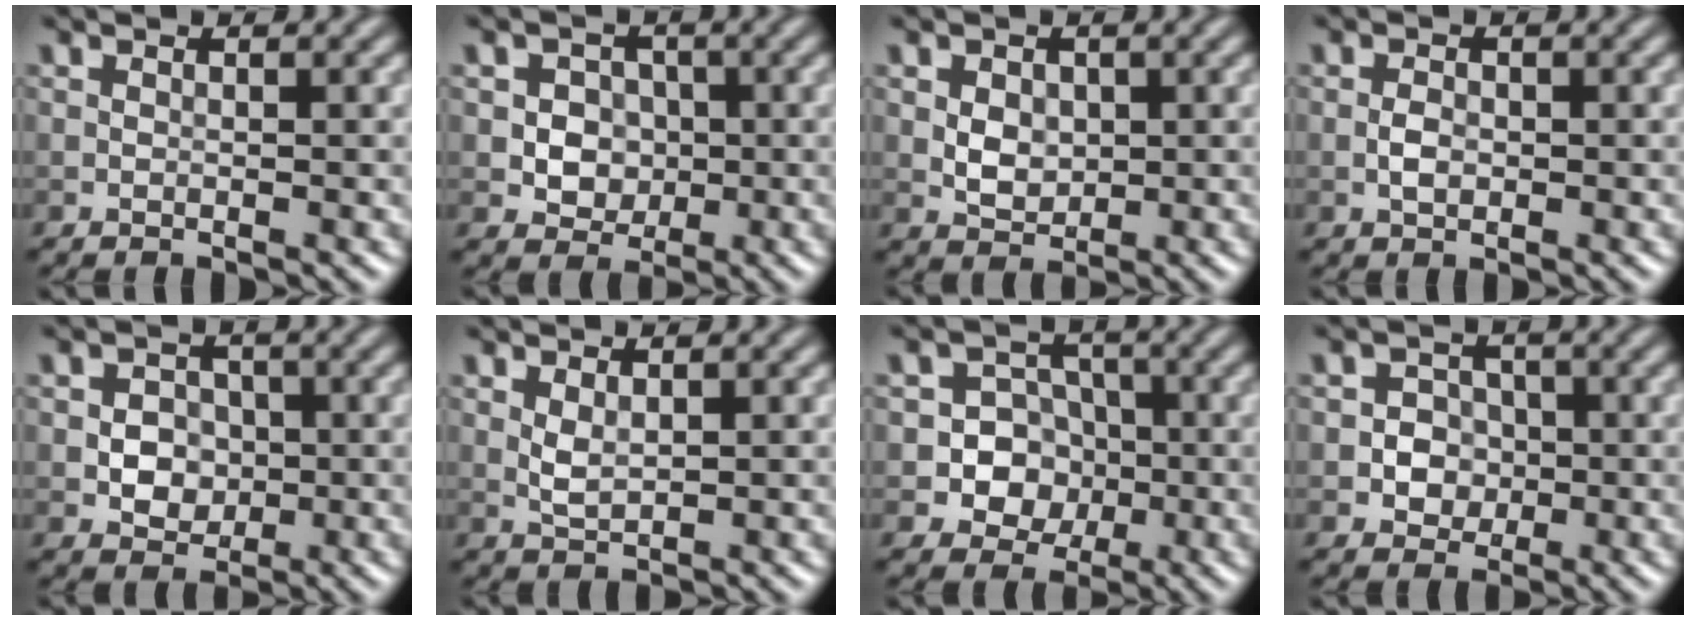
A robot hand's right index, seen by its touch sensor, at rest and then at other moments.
{"total": 3.2, "force": [-0.2, 2.8, 1.6], "torque": [-0.011, -0.001, -0.014]}
{"total": 2.4, "force": [0.3, 1.8, 1.5], "torque": [-0.026, -0.002, 0.006]}
{"total": 1.4, "force": [-0.3, 0.9, 1.1], "torque": [-0.019, 0.002, -0.007]}
{"total": 3.0, "force": [-0.3, 2.5, 1.6], "torque": [-0.016, -0.001, -0.011]}
{"total": 1.5, "force": [0.5, 0.7, 1.2], "torque": [-0.029, -0.003, 0.015]}
{"total": 5.0, "force": [-1.0, 4.5, 1.8], "torque": [0.004, 0.005, -0.035]}
{"total": 2.7, "force": [-0.5, 2.4, 1.0], "torque": [0.003, -0.002, -0.019]}